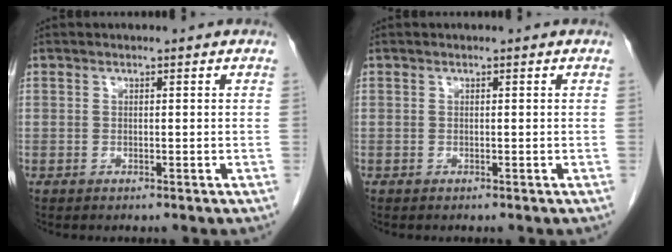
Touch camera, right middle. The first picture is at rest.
{"total": 0.0}